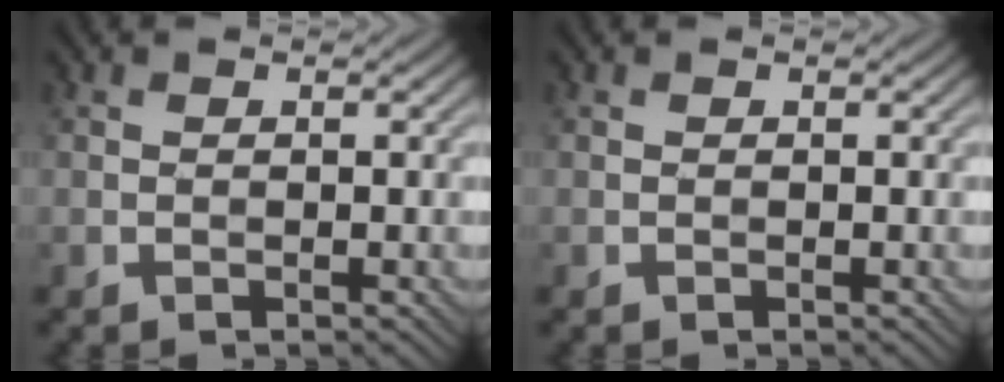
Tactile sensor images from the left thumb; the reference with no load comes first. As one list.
[{"total": 0.0}]